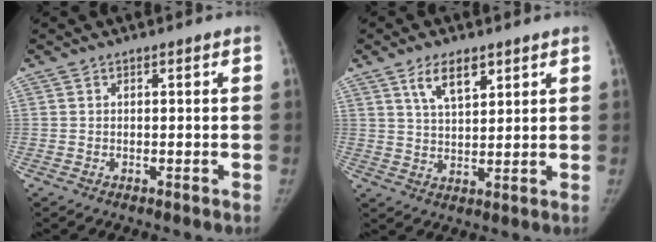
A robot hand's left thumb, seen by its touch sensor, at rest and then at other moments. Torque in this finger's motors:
{"motor_torque": [0.38, -0.05, 0.70, -0.26, 0.18]}